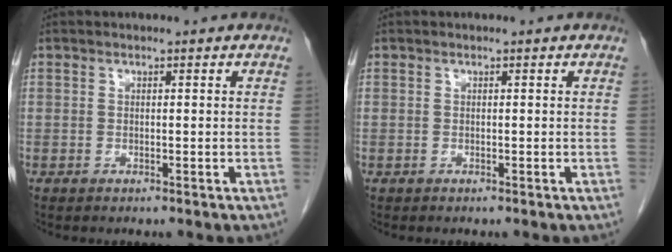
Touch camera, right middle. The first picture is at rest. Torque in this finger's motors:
{"motor_torque": [0.26, -0.16, -0.01, 0.01]}